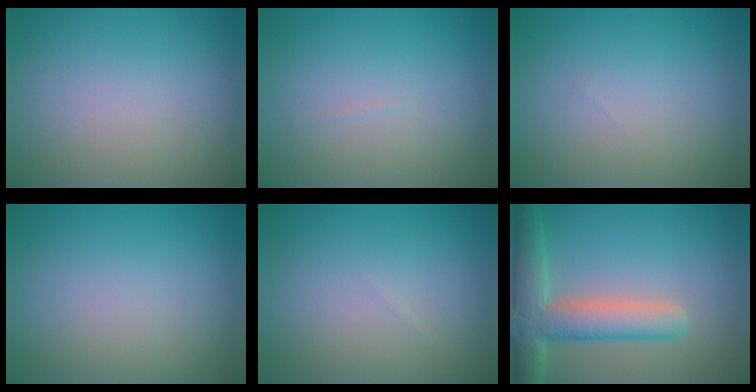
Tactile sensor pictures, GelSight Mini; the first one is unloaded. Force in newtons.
{"total": 0.0}
{"total": 0.0}
{"total": 0.0}
{"total": 0.0}
{"total": 5.9, "press": 5.9, "slide": 0.5}